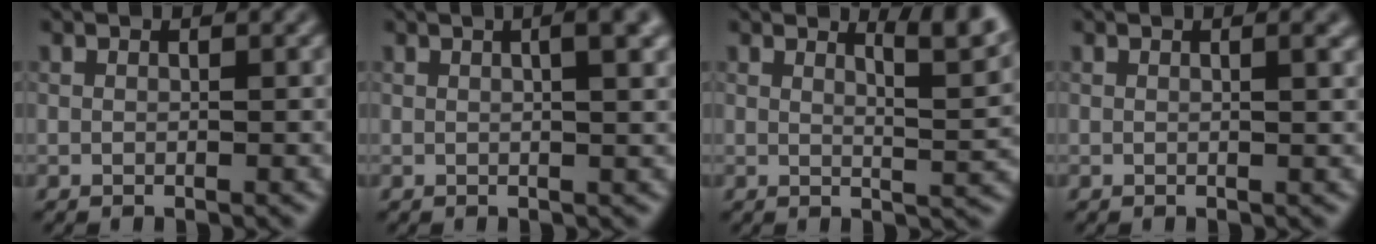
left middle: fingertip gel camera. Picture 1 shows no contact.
{"total": 4.7, "force": [1.6, 1.8, 4.0], "torque": [-0.025, 0.019, 0.000]}
{"total": 4.2, "force": [3.0, 0.9, 2.9], "torque": [-0.032, 0.001, 0.046]}
{"total": 1.3, "force": [0.4, 0.4, 1.2], "torque": [-0.011, 0.002, 0.003]}